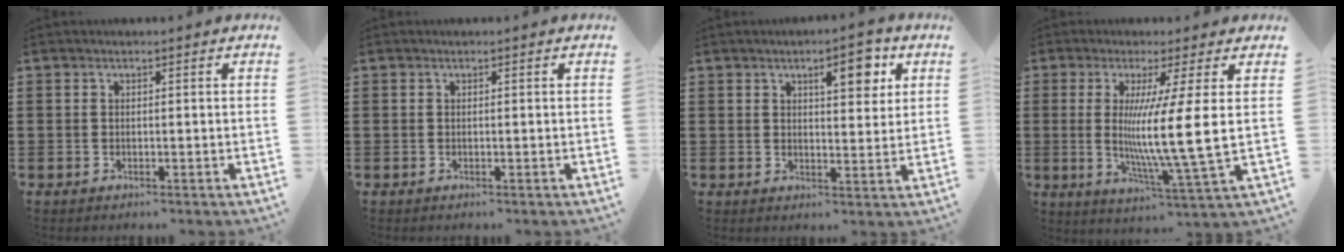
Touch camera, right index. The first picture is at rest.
{"total": 0.0}
{"total": 6.1, "force": [3.1, 2.3, 4.7], "torque": [-0.060, -0.006, 0.044]}
{"total": 11.1, "force": [0.8, -0.7, 11.0], "torque": [-0.207, -0.022, 0.006]}